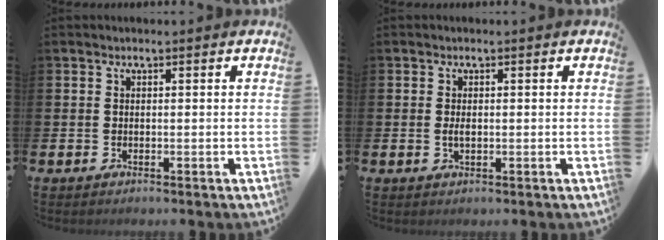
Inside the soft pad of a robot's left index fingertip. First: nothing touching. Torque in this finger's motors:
{"motor_torque": [0.32, -0.06, 0.01, 0.00]}